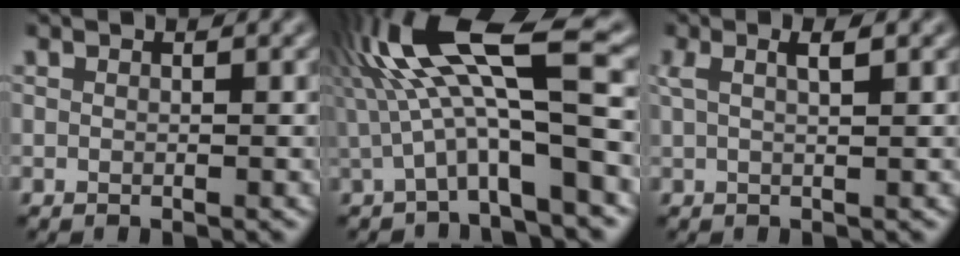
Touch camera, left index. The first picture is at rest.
{"total": 10.4, "force": [1.7, 2.6, 9.9], "torque": [-0.181, 0.012, 0.028]}
{"total": 2.2, "force": [0.8, 0.6, 1.9], "torque": [-0.030, 0.004, 0.012]}